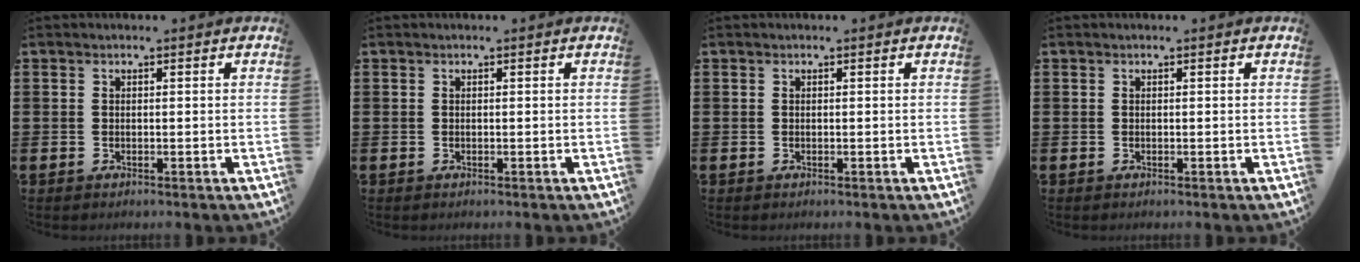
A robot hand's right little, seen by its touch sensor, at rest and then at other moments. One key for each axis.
{"total": 0.0}
{"total": 0.0}
{"total": 0.0}